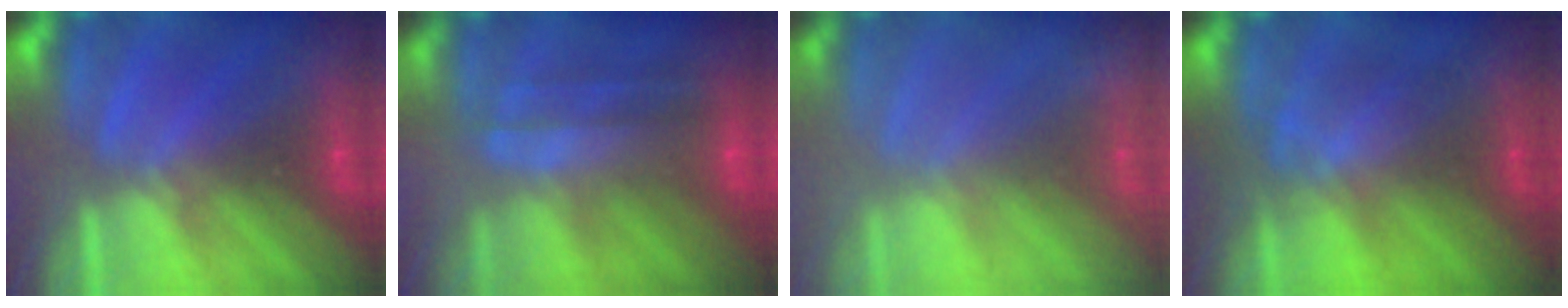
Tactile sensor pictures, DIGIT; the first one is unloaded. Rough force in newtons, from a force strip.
{"total": 8.7}
{"total": 2.4}
{"total": 2.8}